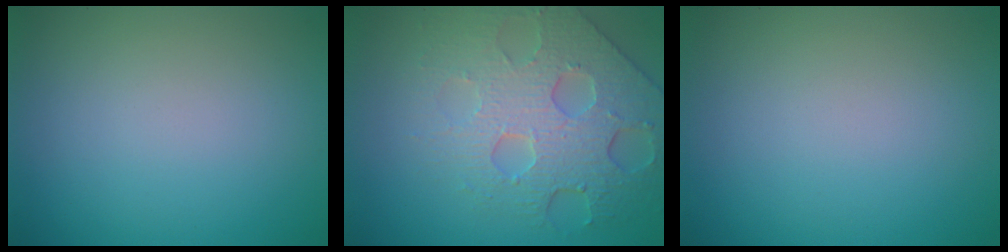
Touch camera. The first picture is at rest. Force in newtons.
{"total": 6.3, "press": 5.1, "slide": 3.8}
{"total": 0.0}